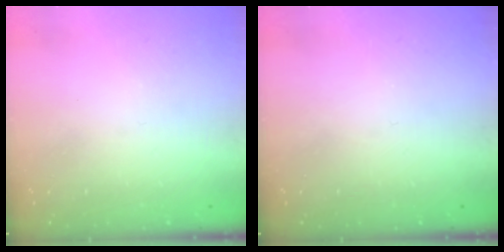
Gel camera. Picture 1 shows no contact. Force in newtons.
{"total": 0.0}